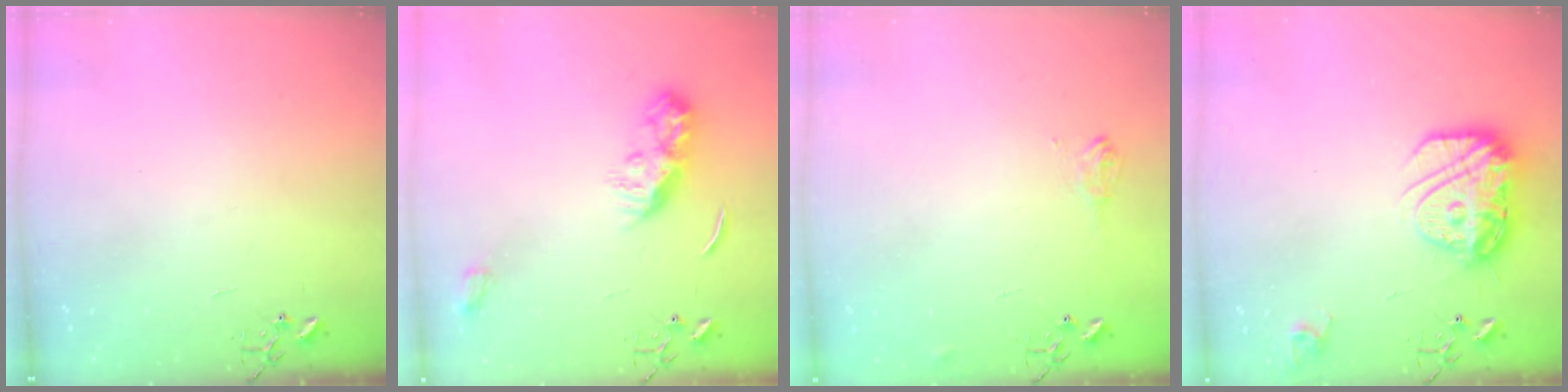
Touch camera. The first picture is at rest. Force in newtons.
{"total": 9.4, "press": 9.4, "slide": 0.2}
{"total": 6.3, "press": 6.3, "slide": 0.8}
{"total": 16.7, "press": 16.6, "slide": 1.7}